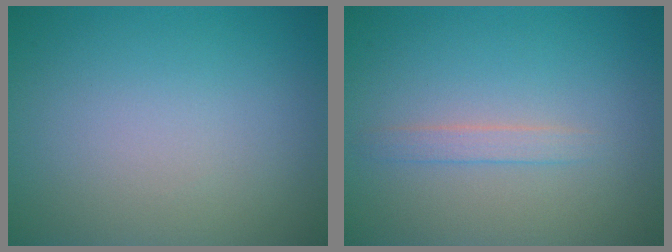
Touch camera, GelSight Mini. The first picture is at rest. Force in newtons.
{"total": 1.2, "press": 1.2, "slide": 0.0}